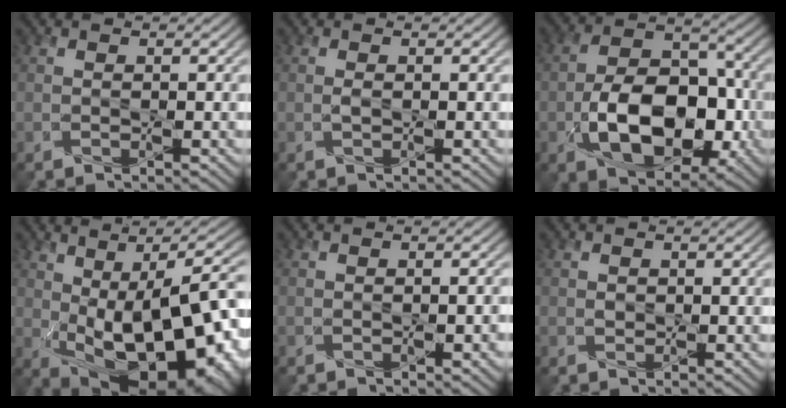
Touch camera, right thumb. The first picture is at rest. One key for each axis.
{"total": 0.6, "fx": -0.2, "fy": 0.1, "fz": 0.5, "tx": -0.009, "ty": 0.002, "tz": -0.006}
{"total": 11.5, "fx": -3.9, "fy": 6.9, "fz": 8.3, "tx": -0.148, "ty": -0.007, "tz": -0.065}
{"total": 19.1, "fx": -3.1, "fy": 10.1, "fz": 15.9, "tx": -0.209, "ty": -0.024, "tz": -0.024}
{"total": 0.7, "fx": -0.3, "fy": 0.3, "fz": 0.6, "tx": -0.010, "ty": -0.001, "tz": -0.004}
{"total": 0.5, "fx": 0.2, "fy": 0.5, "fz": 0.2, "tx": -0.005, "ty": 0.000, "tz": 0.003}